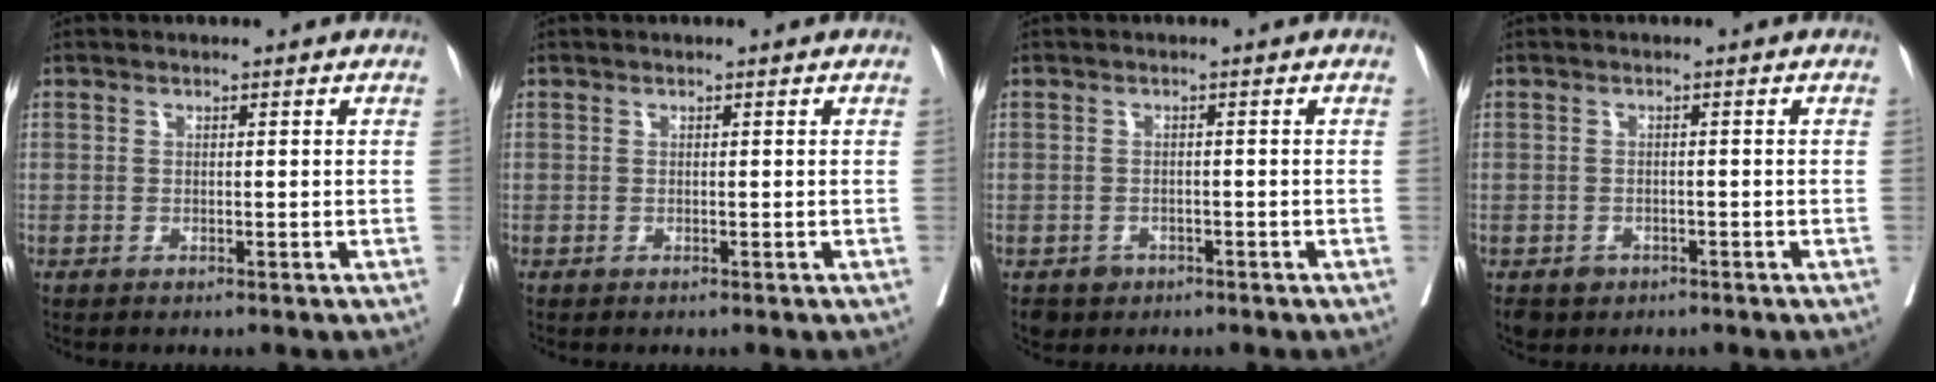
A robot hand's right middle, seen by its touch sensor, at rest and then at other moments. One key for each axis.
{"total": 0.0}
{"total": 2.7, "fx": -1.6, "fy": 2.1, "fz": 0.4, "tx": -0.003, "ty": 0.003, "tz": -0.023}
{"total": 3.1, "fx": -1.9, "fy": 2.4, "fz": 0.6, "tx": -0.007, "ty": 0.001, "tz": -0.028}